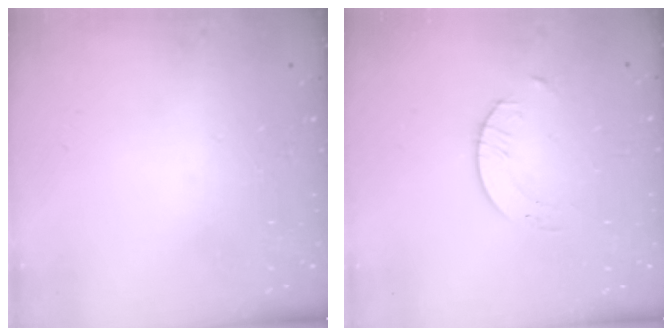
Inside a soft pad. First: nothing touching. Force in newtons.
{"total": 1.7, "press": 1.7, "slide": 0.2}